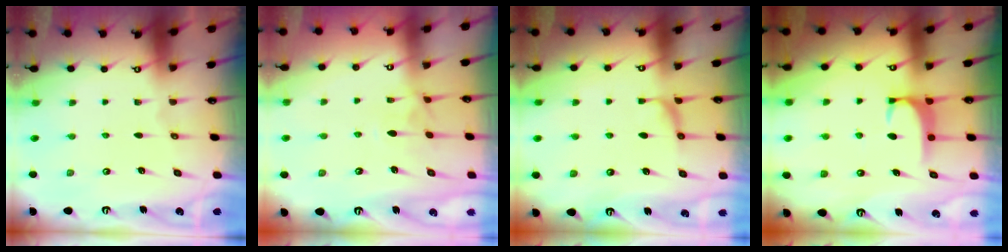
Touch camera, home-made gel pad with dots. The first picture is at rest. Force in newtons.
{"total": 1.6, "press": 1.4, "slide": 0.7}
{"total": 1.0, "press": 0.8, "slide": 0.6}
{"total": 2.0, "press": 1.9, "slide": 0.5}